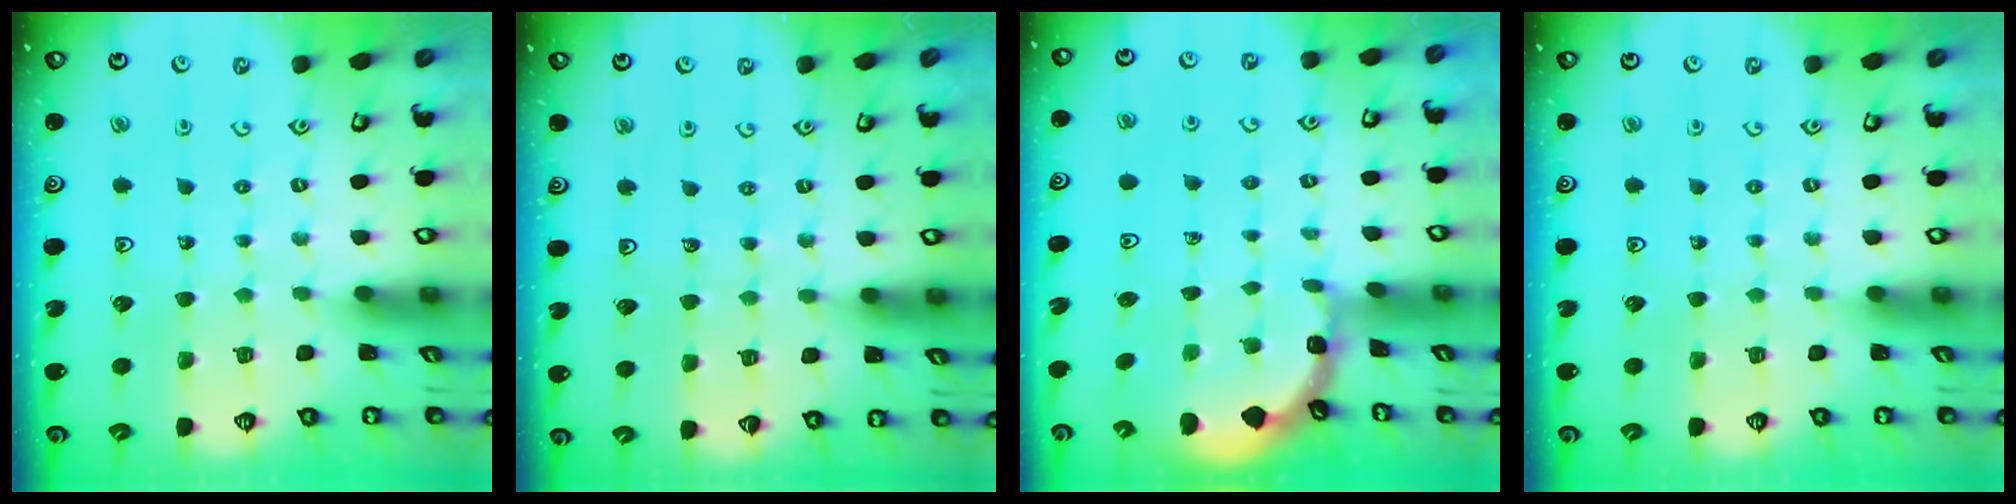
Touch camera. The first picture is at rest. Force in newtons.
{"total": 2.4, "press": 2.4, "slide": 0.2}
{"total": 1.5, "press": 1.5, "slide": 0.2}
{"total": 0.0}